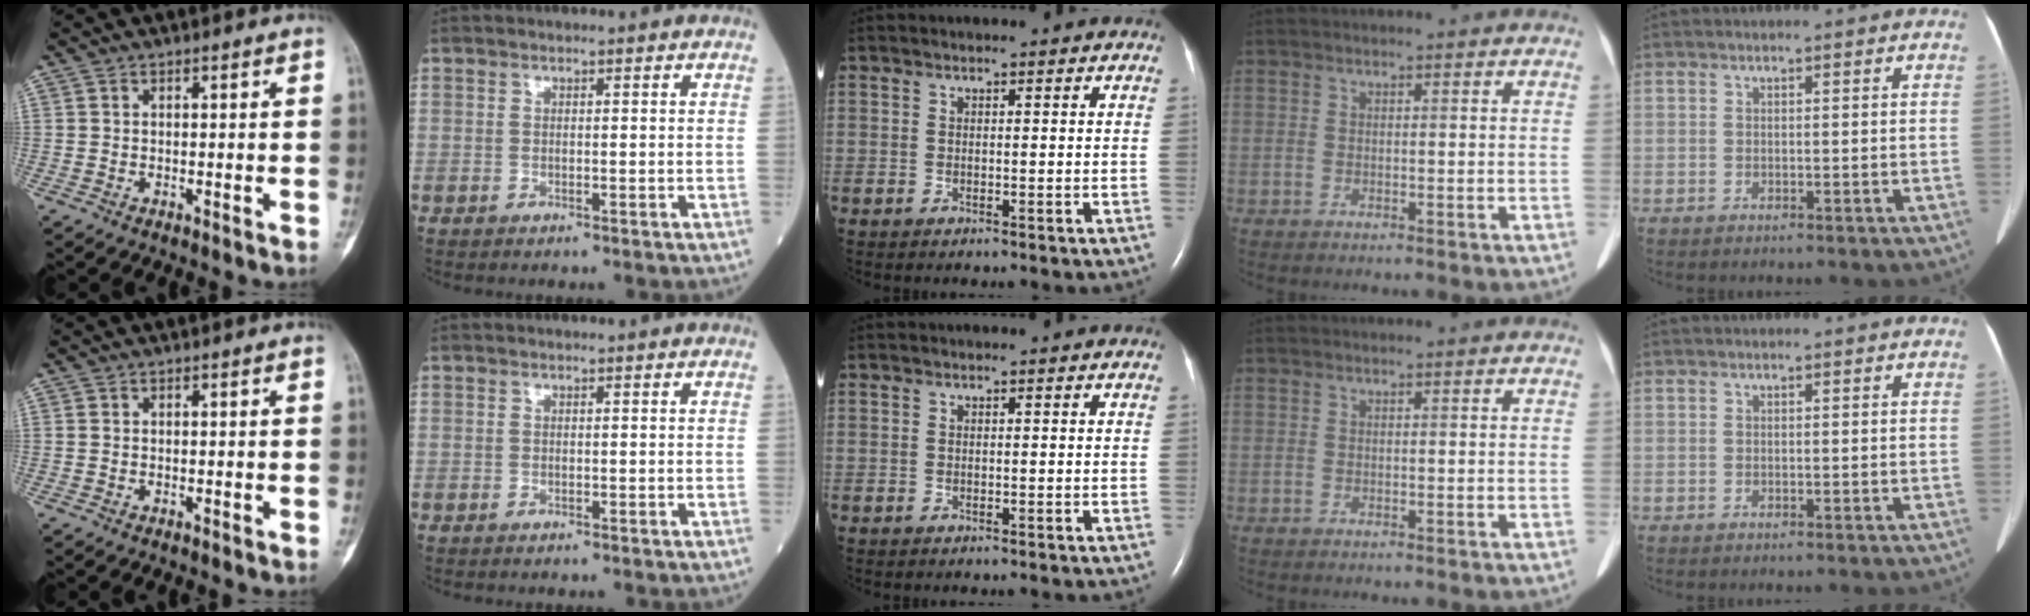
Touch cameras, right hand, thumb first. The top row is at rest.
{}